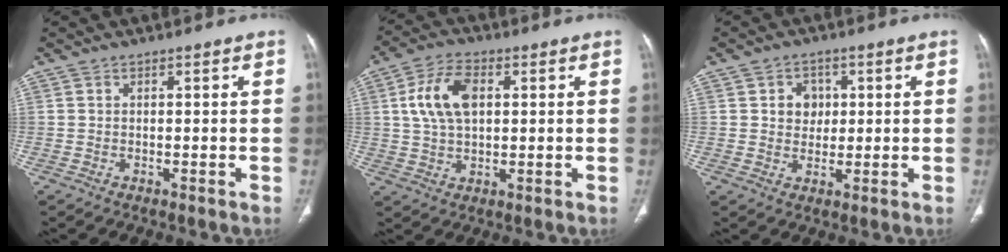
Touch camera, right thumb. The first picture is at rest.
{"total": 9.7, "force": [2.2, 5.7, 7.6], "torque": [-0.146, 0.007, 0.041]}
{"total": 4.5, "force": [1.0, 3.8, 2.0], "torque": [-0.004, 0.000, 0.014]}